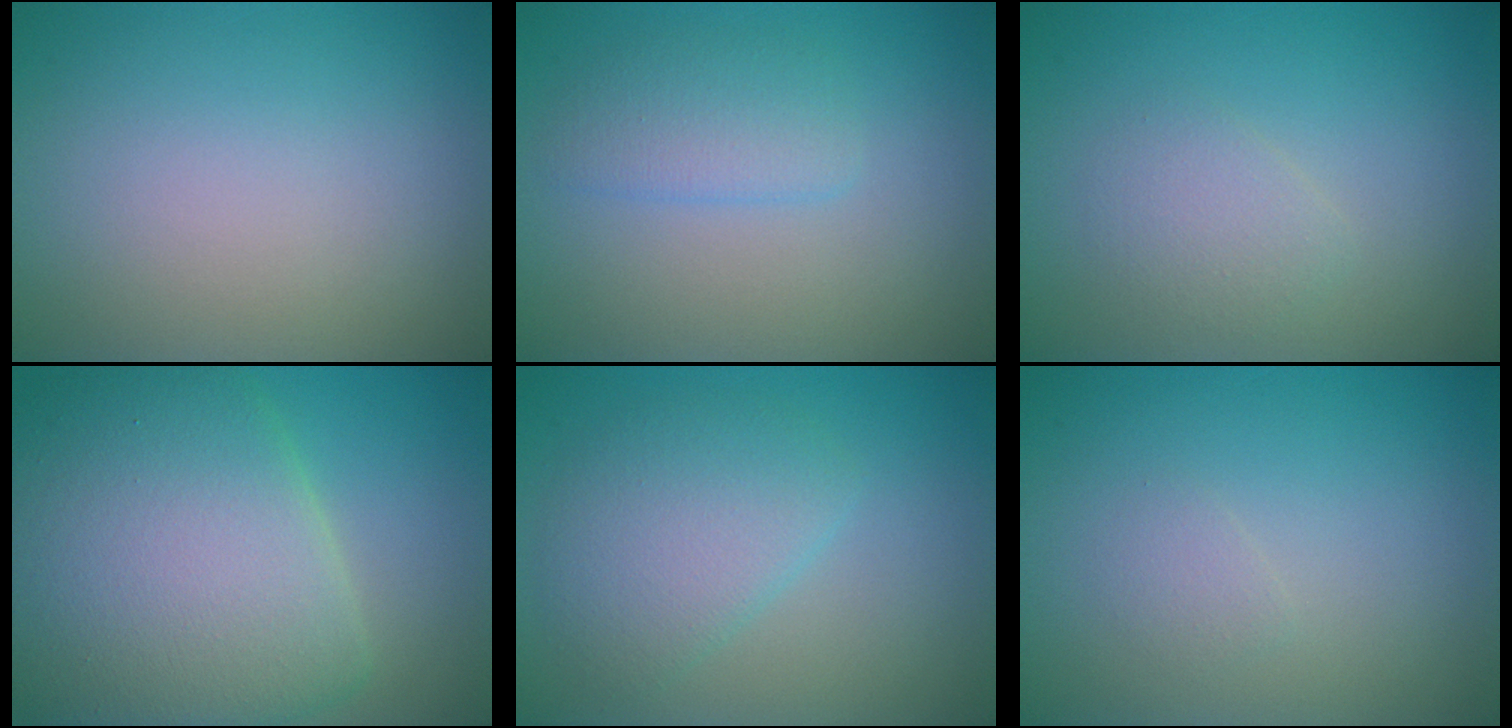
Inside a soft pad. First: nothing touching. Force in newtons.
{"total": 2.4, "press": 2.4, "slide": 0.1}
{"total": 1.8, "press": 1.8, "slide": 0.1}
{"total": 11.8, "press": 11.8, "slide": 0.6}
{"total": 3.9, "press": 3.9, "slide": 0.1}
{"total": 0.8, "press": 0.8, "slide": 0.1}